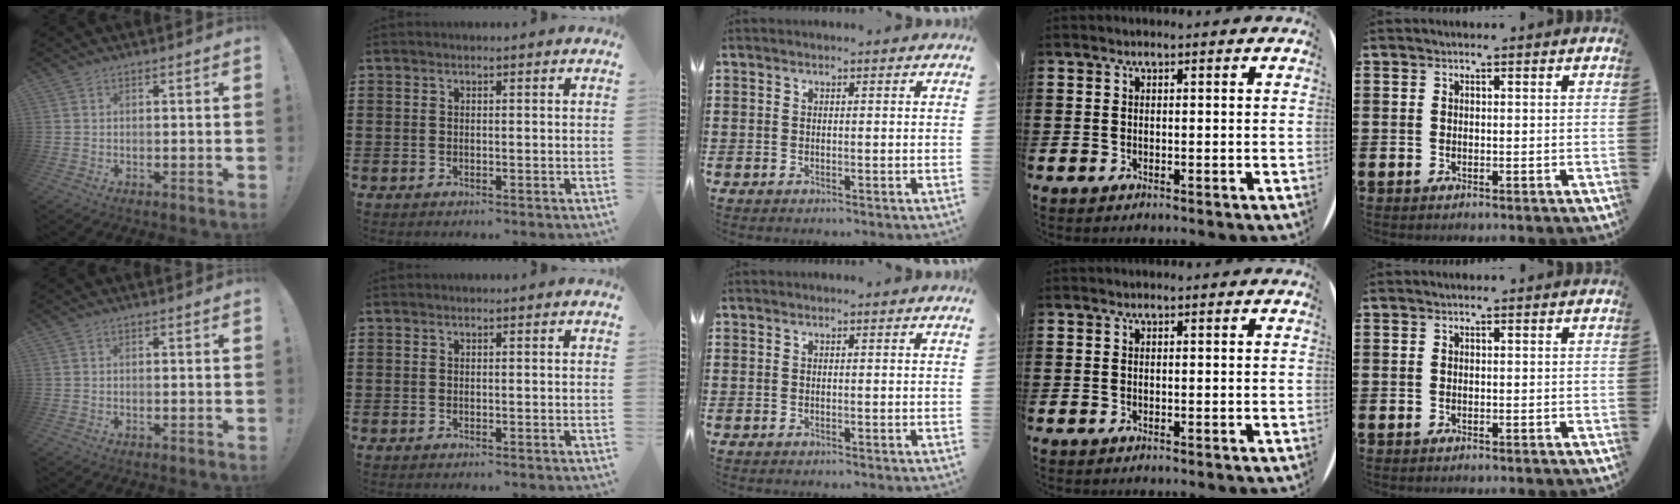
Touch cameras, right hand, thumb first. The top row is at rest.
{}